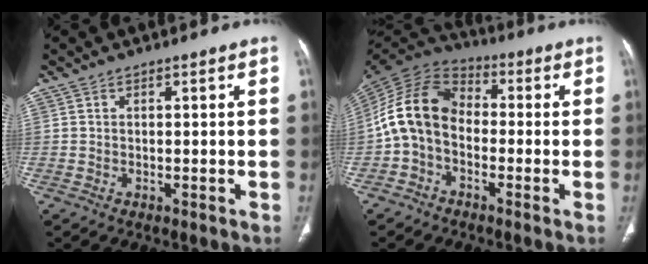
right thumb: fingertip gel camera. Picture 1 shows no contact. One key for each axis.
{"total": 12.3, "fx": -1.8, "fy": 8.9, "fz": 8.3, "tx": -0.151, "ty": 0.041, "tz": -0.050}